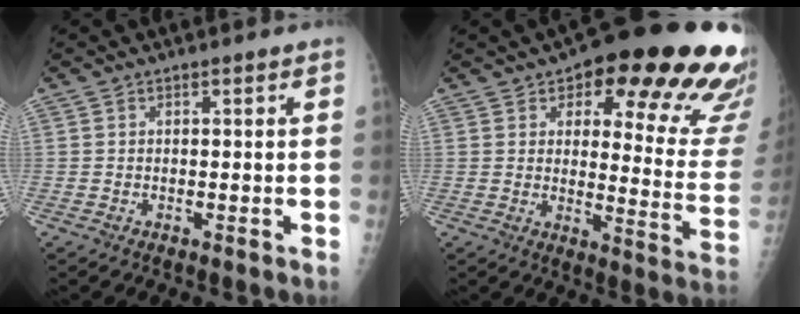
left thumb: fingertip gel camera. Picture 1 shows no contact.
{"total": 23.7, "force": [14.9, 8.0, 16.6], "torque": [-0.155, -0.076, 0.182]}